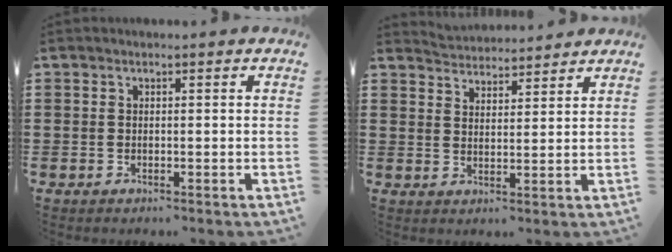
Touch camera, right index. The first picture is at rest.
{"total": 3.2, "force": [3.1, 0.1, -0.8], "torque": [0.003, -0.017, 0.059]}